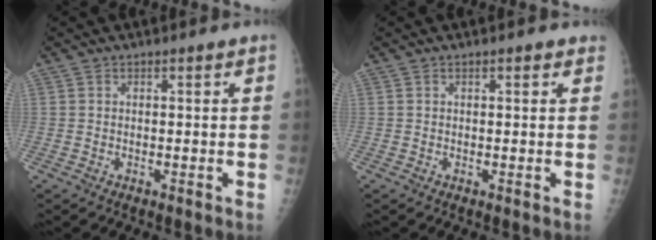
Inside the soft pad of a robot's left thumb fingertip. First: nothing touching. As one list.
[{"total": 1.0, "force": [0.5, 0.5, 0.7], "torque": [-0.005, 0.000, 0.002]}]